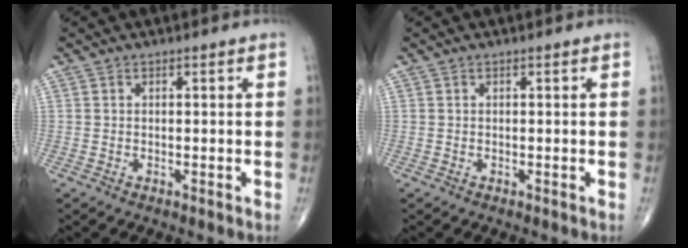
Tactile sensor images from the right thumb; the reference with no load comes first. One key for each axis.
{"total": 0.0}